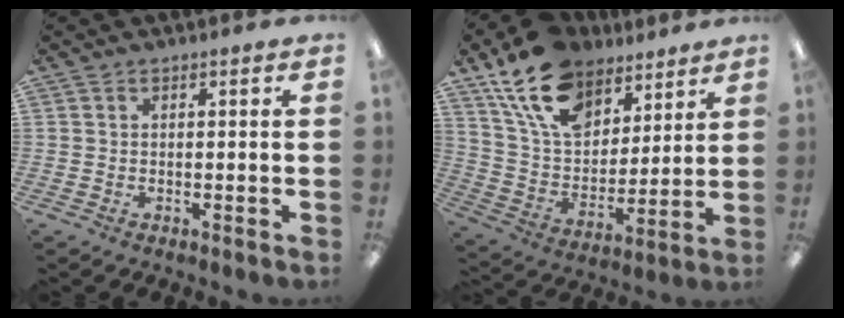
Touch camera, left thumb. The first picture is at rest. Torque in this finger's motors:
{"motor_torque": [0.78, 0.20, 1.37, -1.40, 0.40]}